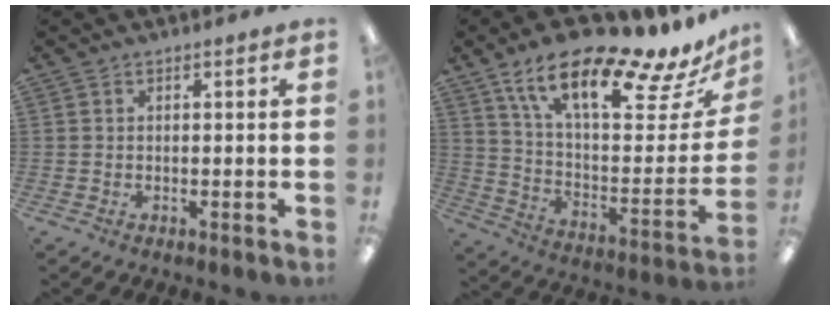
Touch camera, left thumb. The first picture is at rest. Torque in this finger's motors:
{"motor_torque": [0.61, 0.62, 1.15, -1.62, 0.47]}